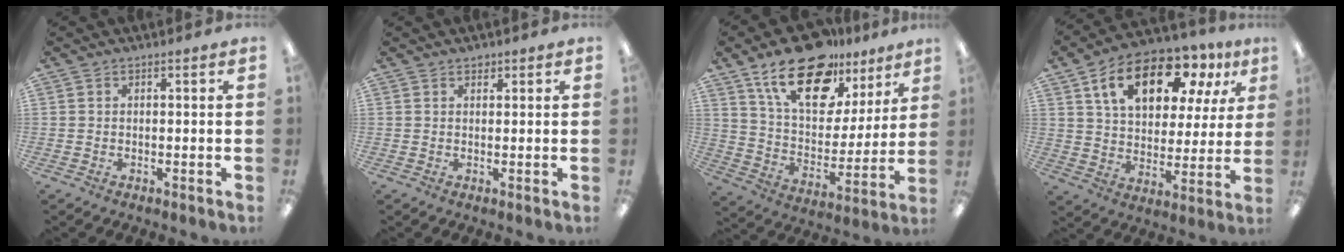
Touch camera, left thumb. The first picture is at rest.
{"total": 1.2, "force": [0.9, 0.7, 0.3], "torque": [0.001, -0.002, 0.015]}
{"total": 21.5, "force": [14.6, 10.4, 11.8], "torque": [-0.199, -0.082, 0.256]}
{"total": 17.3, "force": [9.8, 9.5, 10.7], "torque": [-0.186, -0.026, 0.169]}